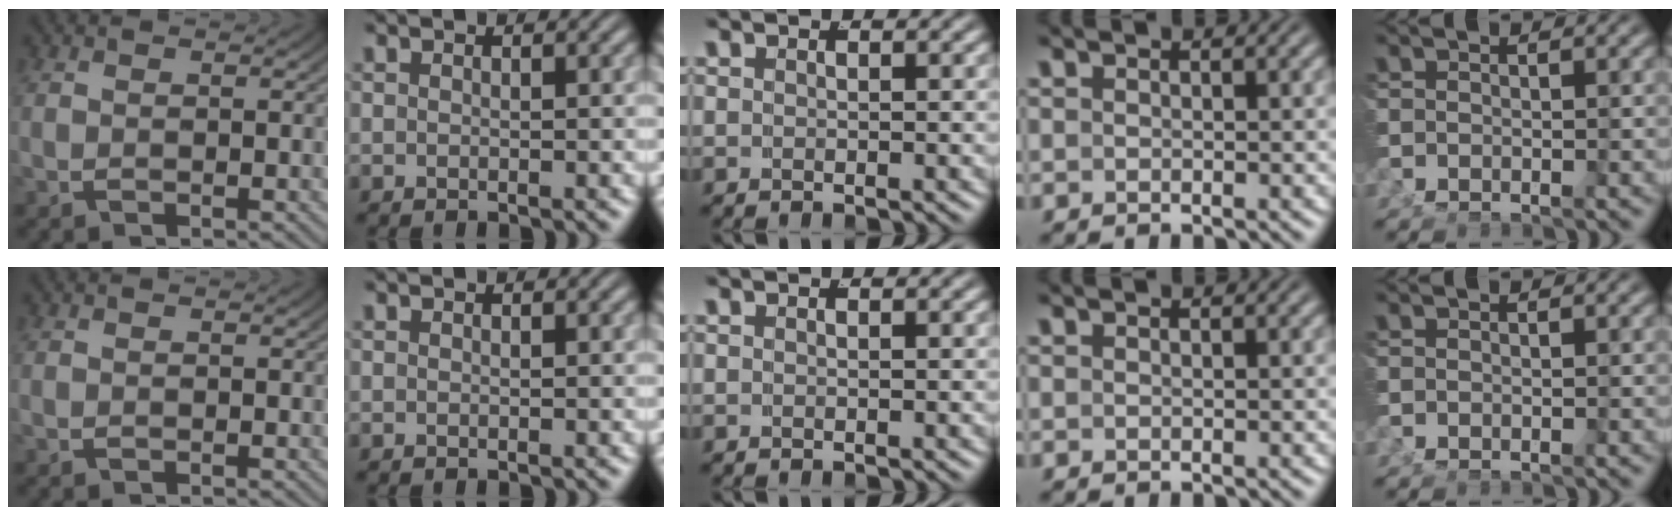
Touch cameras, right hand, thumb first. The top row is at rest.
{}